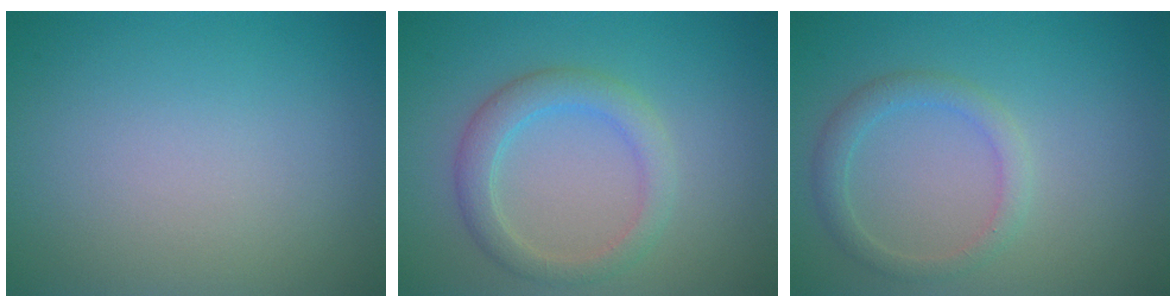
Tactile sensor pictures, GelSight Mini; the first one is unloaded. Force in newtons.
{"total": 3.1, "press": 3.1, "slide": 0.1}
{"total": 2.1, "press": 2.1, "slide": 0.3}